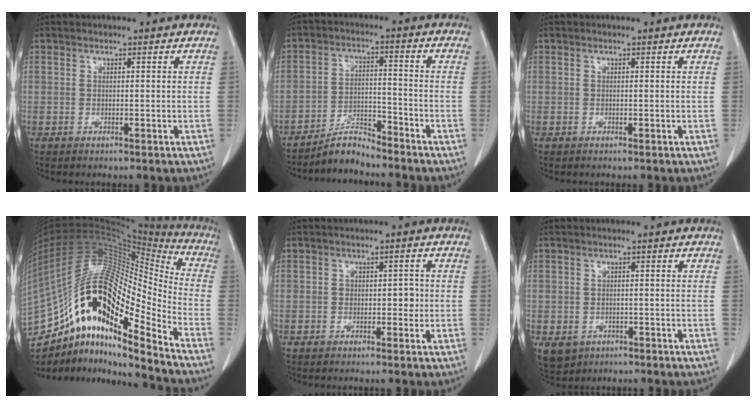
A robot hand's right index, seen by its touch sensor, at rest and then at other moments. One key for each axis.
{"total": 5.4, "fx": -5.2, "fy": 0.8, "fz": 1.1, "tx": -0.018, "ty": -0.001, "tz": -0.095}
{"total": 0.0}
{"total": 27.9, "fx": -16.1, "fy": 7.0, "fz": 21.7, "tx": -0.428, "ty": 0.015, "tz": -0.285}
{"total": 2.1, "fx": -0.3, "fy": 1.3, "fz": 1.6, "tx": -0.015, "ty": 0.006, "tz": -0.005}
{"total": 6.0, "fx": -2.8, "fy": 5.0, "fz": 1.8, "tx": -0.040, "ty": -0.003, "tz": -0.035}